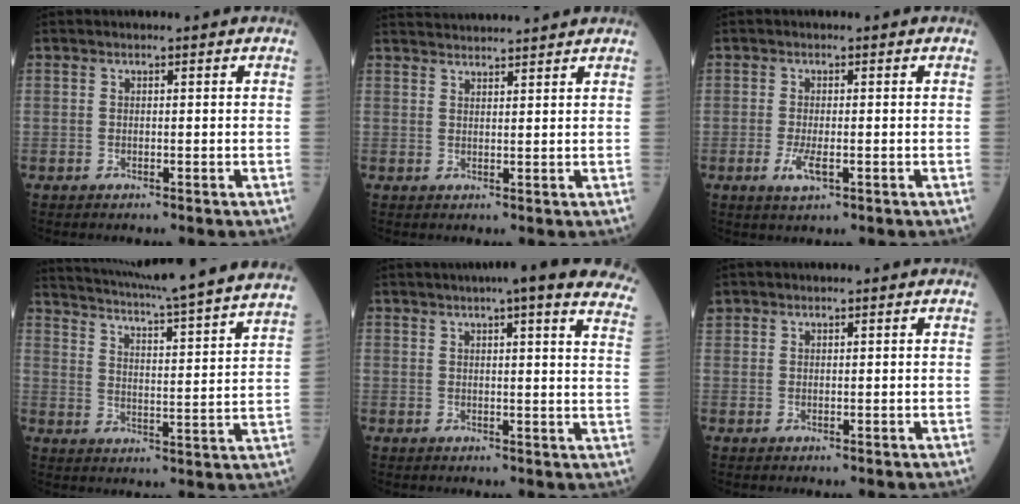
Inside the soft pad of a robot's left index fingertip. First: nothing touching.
{"total": 7.4, "force": [7.2, -0.4, 1.6], "torque": [-0.030, 0.031, 0.105]}
{"total": 2.9, "force": [-1.1, 0.8, 2.5], "torque": [-0.057, -0.005, -0.019]}
{"total": 26.6, "force": [24.1, -0.8, 11.0], "torque": [-0.183, -0.045, 0.312]}
{"total": 19.0, "force": [16.0, 1.2, 10.1], "torque": [-0.126, -0.014, 0.173]}
{"total": 1.3, "force": [1.0, 0.8, 0.0], "torque": [-0.002, 0.012, 0.020]}